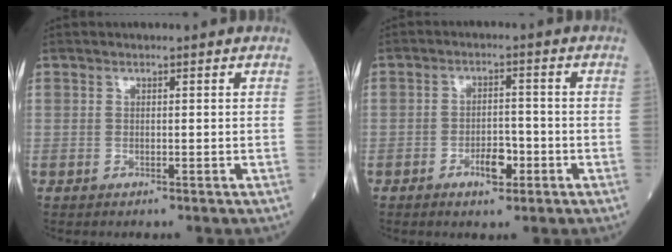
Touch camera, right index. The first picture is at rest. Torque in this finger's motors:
{"motor_torque": [0.08, -0.09, 0.03, 0.01]}